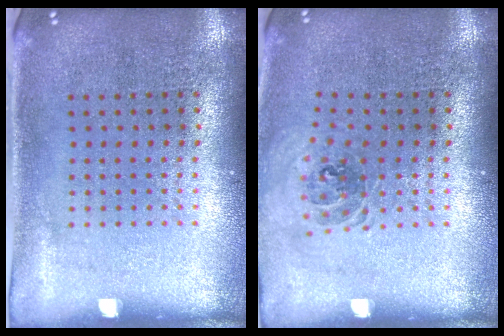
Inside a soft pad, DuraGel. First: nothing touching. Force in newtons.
{"total": 0.9, "press": 0.9, "slide": 0.2}